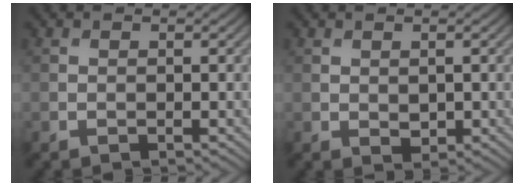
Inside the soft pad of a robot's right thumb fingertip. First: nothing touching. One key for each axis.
{"total": 1.2, "fx": 0.2, "fy": 0.8, "fz": 0.9, "tx": -0.016, "ty": -0.004, "tz": 0.009}